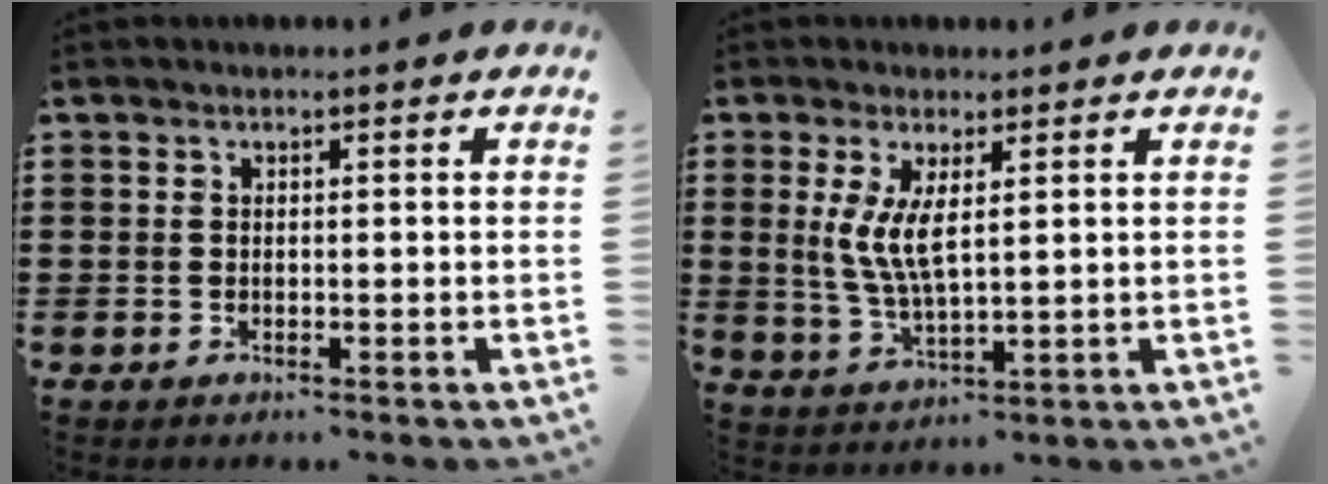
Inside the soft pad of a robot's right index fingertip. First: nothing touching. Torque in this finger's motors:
{"motor_torque": [0.64, -0.23, 0.38, 0.21]}